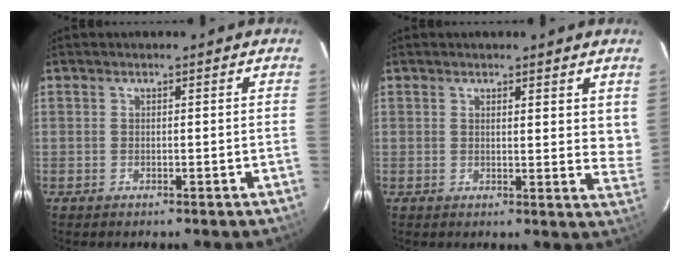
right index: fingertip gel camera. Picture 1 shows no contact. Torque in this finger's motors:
{"motor_torque": [0.04, 0.13, 0.06, 0.00]}